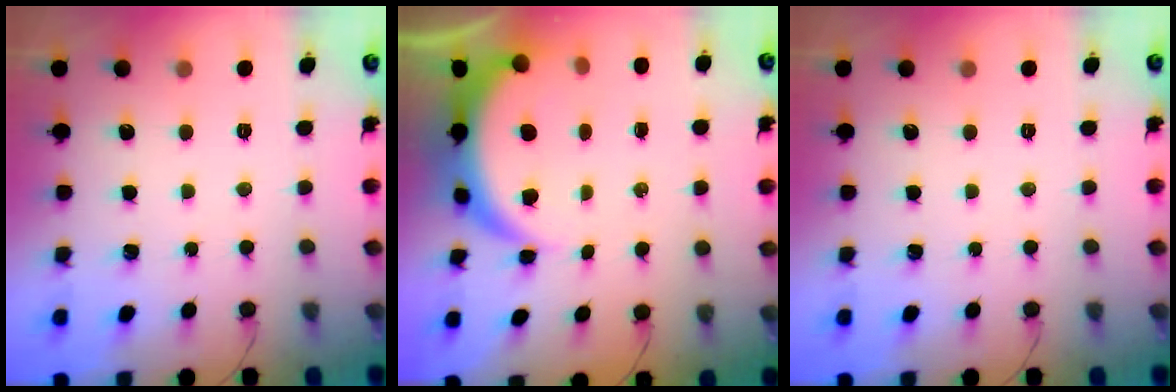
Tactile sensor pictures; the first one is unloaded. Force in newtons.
{"total": 5.8, "press": 5.8, "slide": 0.8}
{"total": 0.0}